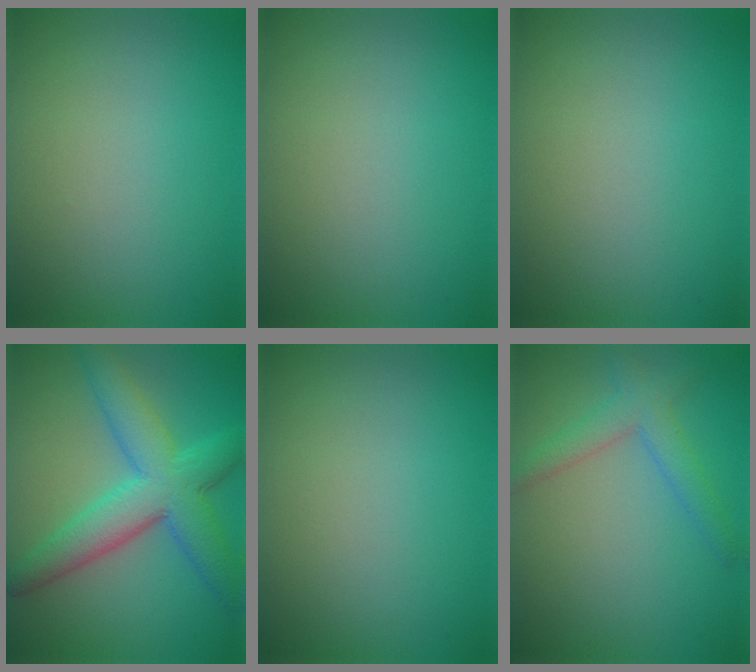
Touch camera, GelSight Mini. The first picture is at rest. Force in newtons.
{"total": 0.0}
{"total": 0.0}
{"total": 7.7, "press": 7.7, "slide": 0.2}
{"total": 0.0}
{"total": 3.1, "press": 3.1, "slide": 0.1}